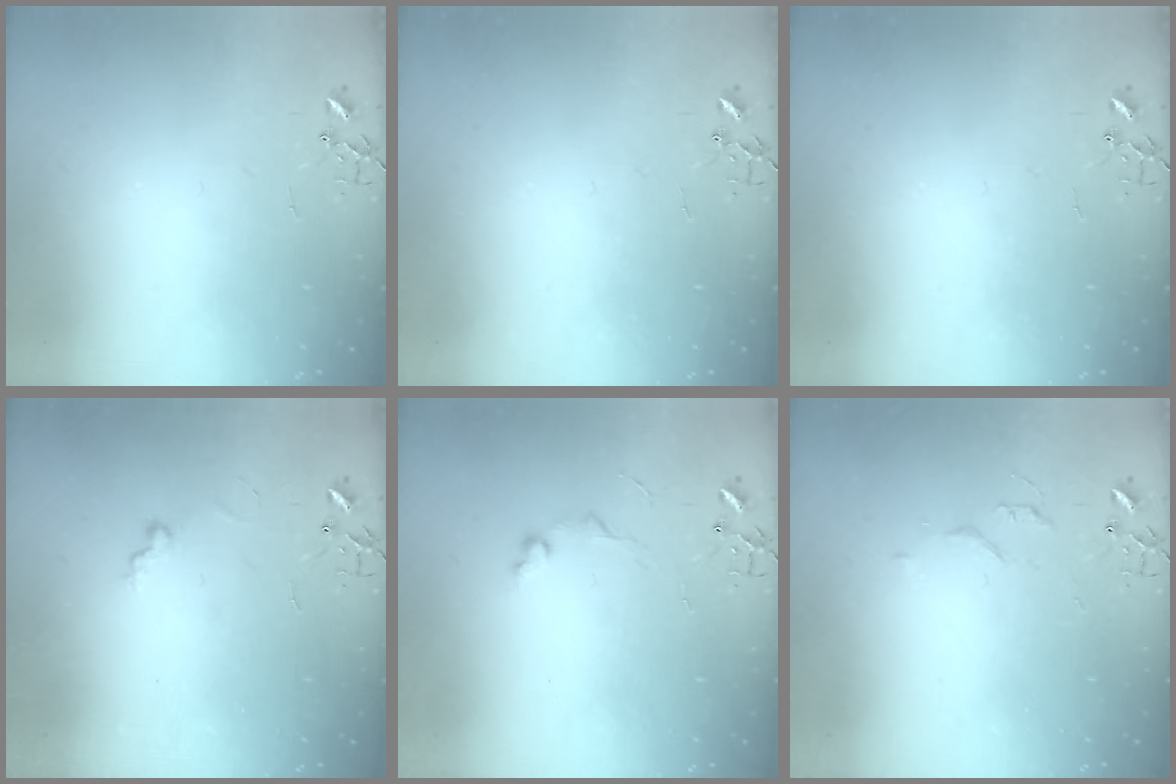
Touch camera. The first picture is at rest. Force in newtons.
{"total": 0.0}
{"total": 0.0}
{"total": 6.2, "press": 6.2, "slide": 0.5}
{"total": 5.6, "press": 5.6, "slide": 0.7}
{"total": 4.8, "press": 4.8, "slide": 0.7}